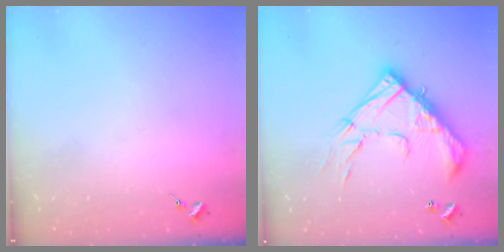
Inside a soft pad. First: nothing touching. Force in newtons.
{"total": 20.3, "press": 20.3, "slide": 1.7}